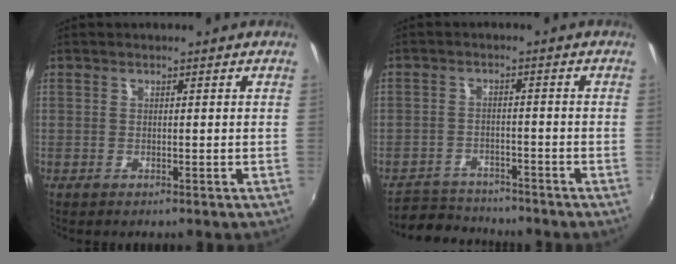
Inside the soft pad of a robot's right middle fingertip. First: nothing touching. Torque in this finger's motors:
{"motor_torque": [-0.28, -0.53, -0.19, -0.05]}